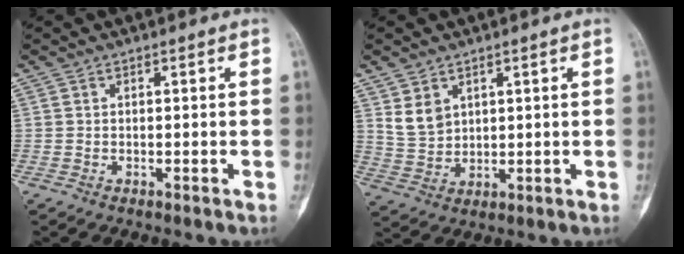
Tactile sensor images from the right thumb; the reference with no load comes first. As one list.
[{"total": 5.4, "force": [2.6, 4.0, 2.7], "torque": [-0.038, -0.016, 0.065]}]